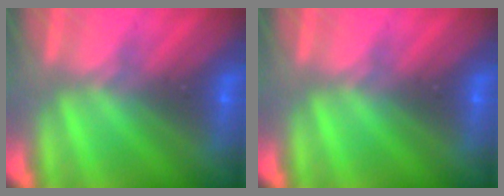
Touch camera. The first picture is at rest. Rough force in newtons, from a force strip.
{"total": 0.0}